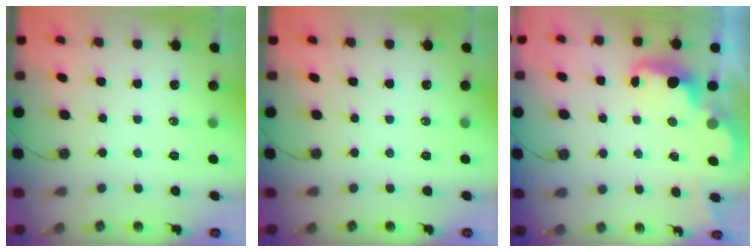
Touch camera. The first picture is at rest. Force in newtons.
{"total": 0.0}
{"total": 2.6, "press": 2.6, "slide": 0.5}